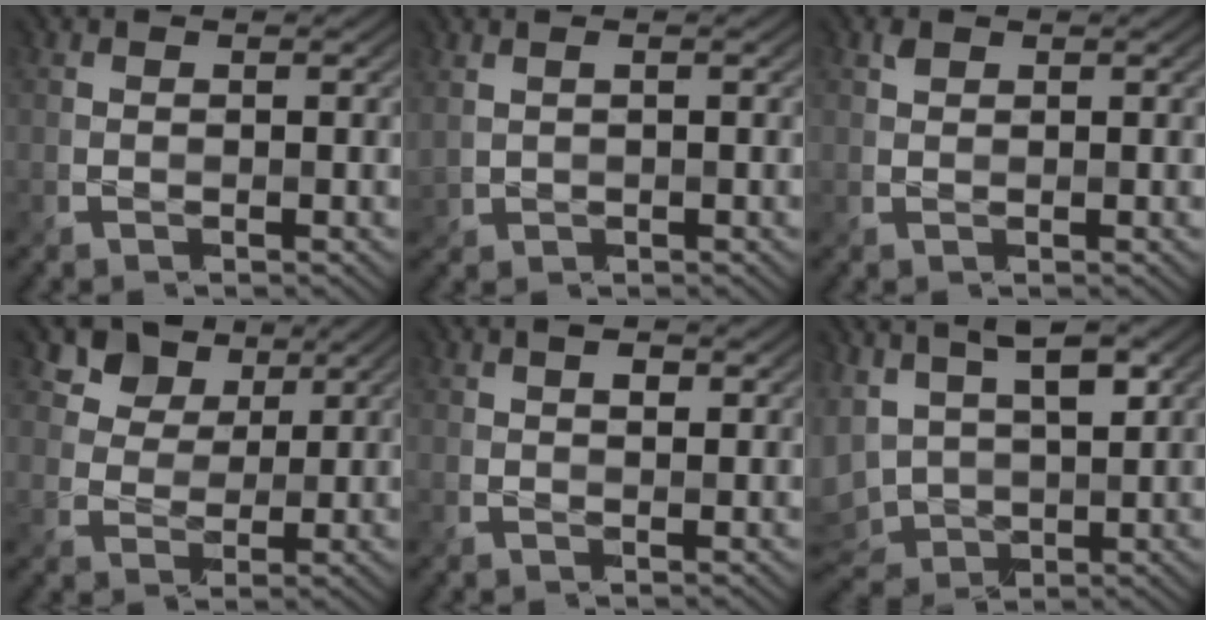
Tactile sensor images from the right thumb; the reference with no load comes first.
{"total": 1.4, "force": [0.9, 0.5, 1.0], "torque": [-0.030, 0.005, 0.024]}
{"total": 0.7, "force": [0.4, 0.4, 0.4], "torque": [-0.009, 0.002, 0.008]}
{"total": 6.6, "force": [3.9, 4.6, 2.8], "torque": [-0.060, -0.012, 0.076]}
{"total": 2.0, "force": [0.6, 0.8, 1.7], "torque": [-0.026, 0.001, 0.009]}
{"total": 9.8, "force": [3.4, 5.3, 7.6], "torque": [-0.192, 0.002, 0.064]}